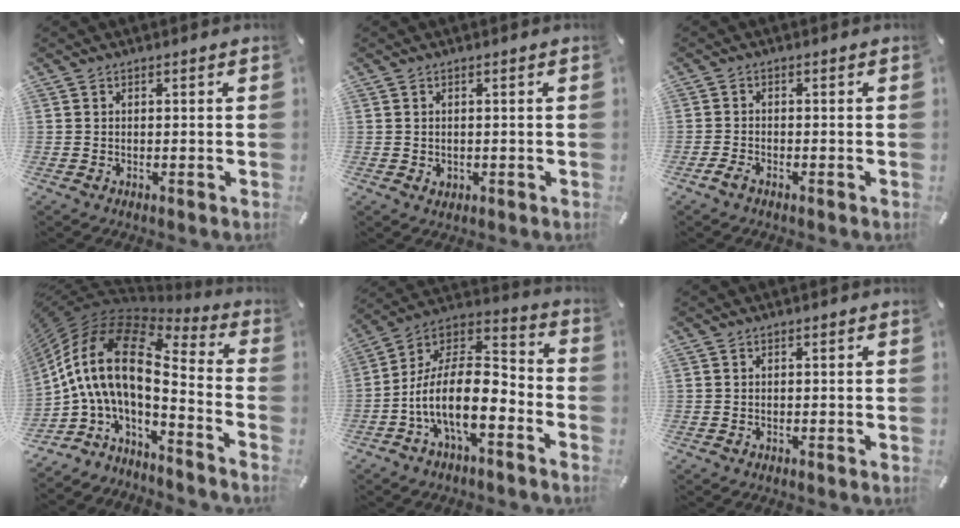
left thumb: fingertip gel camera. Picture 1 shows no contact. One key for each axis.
{"total": 1.0, "fx": 0.0, "fy": 0.9, "fz": 0.3, "tx": -0.008, "ty": 0.005, "tz": -0.001}
{"total": 1.8, "fx": -1.4, "fy": 0.7, "fz": 0.9, "tx": -0.021, "ty": 0.004, "tz": -0.028}
{"total": 14.7, "fx": 0.3, "fy": 7.0, "fz": 12.9, "tx": -0.298, "ty": -0.030, "tz": -0.011}
{"total": 15.1, "fx": -6.7, "fy": 7.0, "fz": 11.7, "tx": -0.249, "ty": 0.005, "tz": -0.116}
{"total": 0.0}